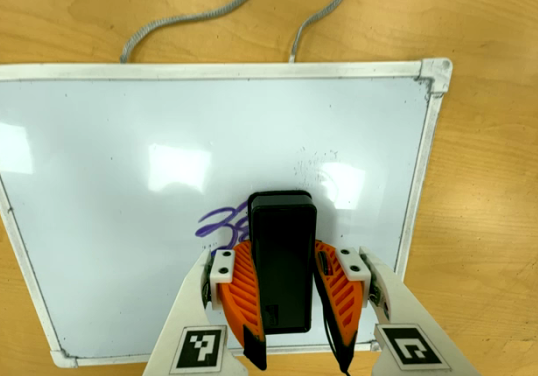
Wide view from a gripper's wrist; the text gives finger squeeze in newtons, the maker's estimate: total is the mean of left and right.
{"total": 12.2, "left": 12.0, "right": 12.3}